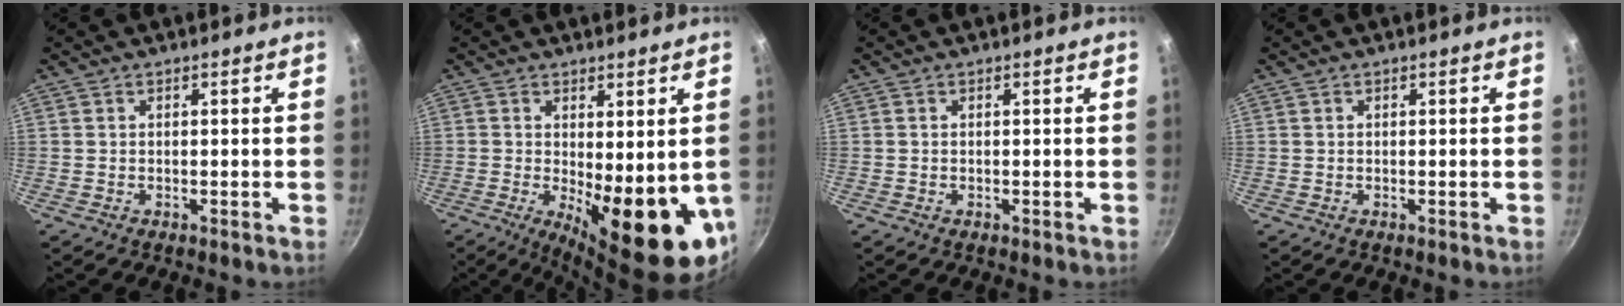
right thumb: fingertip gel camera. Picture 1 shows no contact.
{"total": 15.2, "force": [-2.0, 5.2, 14.1], "torque": [-0.167, -0.026, -0.014]}
{"total": 0.0}
{"total": 0.0}